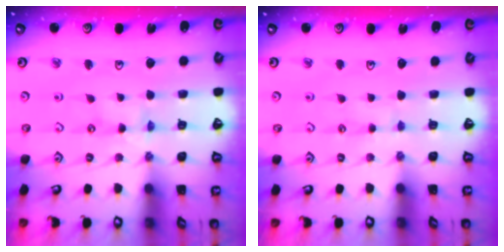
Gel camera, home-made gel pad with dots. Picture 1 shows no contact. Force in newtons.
{"total": 1.5, "press": 1.5, "slide": 0.3}